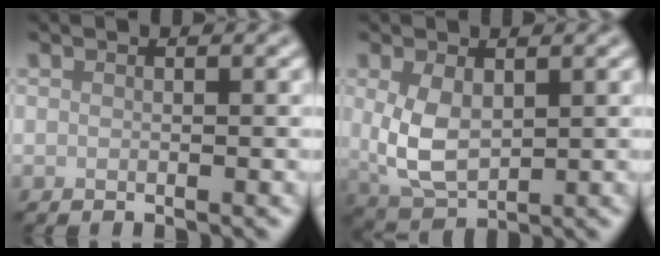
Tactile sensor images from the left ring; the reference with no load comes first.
{"total": 4.8, "force": [0.6, 2.9, 3.8], "torque": [-0.089, -0.004, 0.021]}